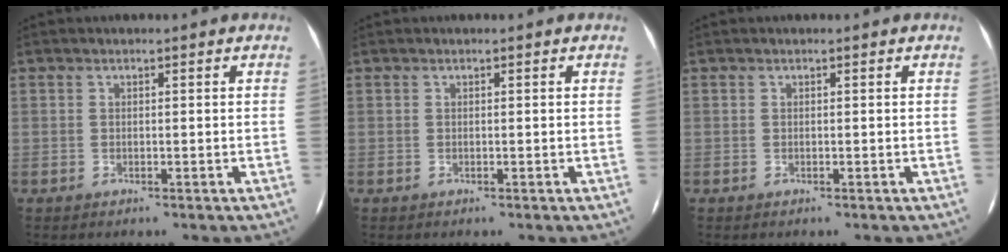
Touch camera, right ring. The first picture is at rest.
{"total": 0.0}
{"total": 0.0}